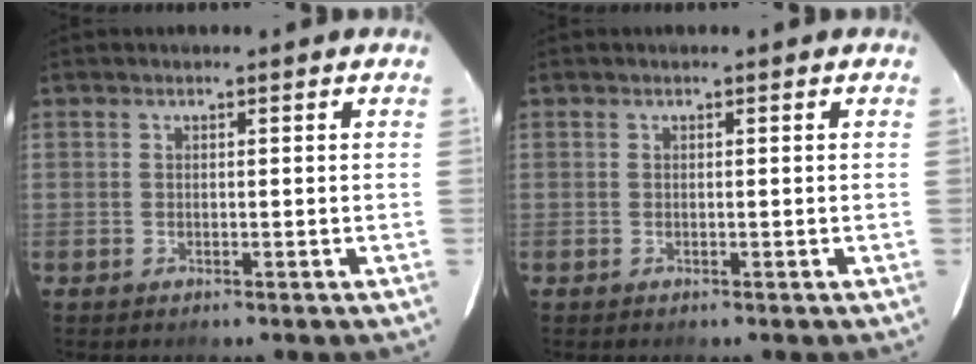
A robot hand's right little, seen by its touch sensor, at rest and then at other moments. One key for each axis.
{"total": 0.0}